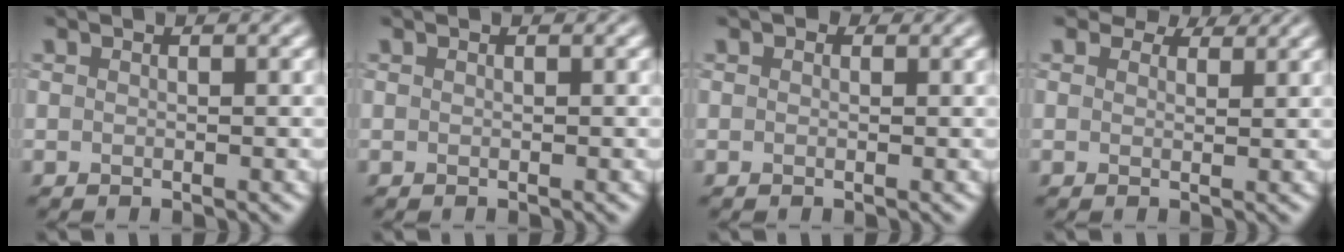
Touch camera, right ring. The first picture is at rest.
{"total": 0.0}
{"total": 0.6, "force": [0.3, 0.5, 0.3], "torque": [-0.001, -0.006, -0.002]}
{"total": 3.1, "force": [2.6, 1.4, 1.1], "torque": [-0.023, -0.001, 0.028]}